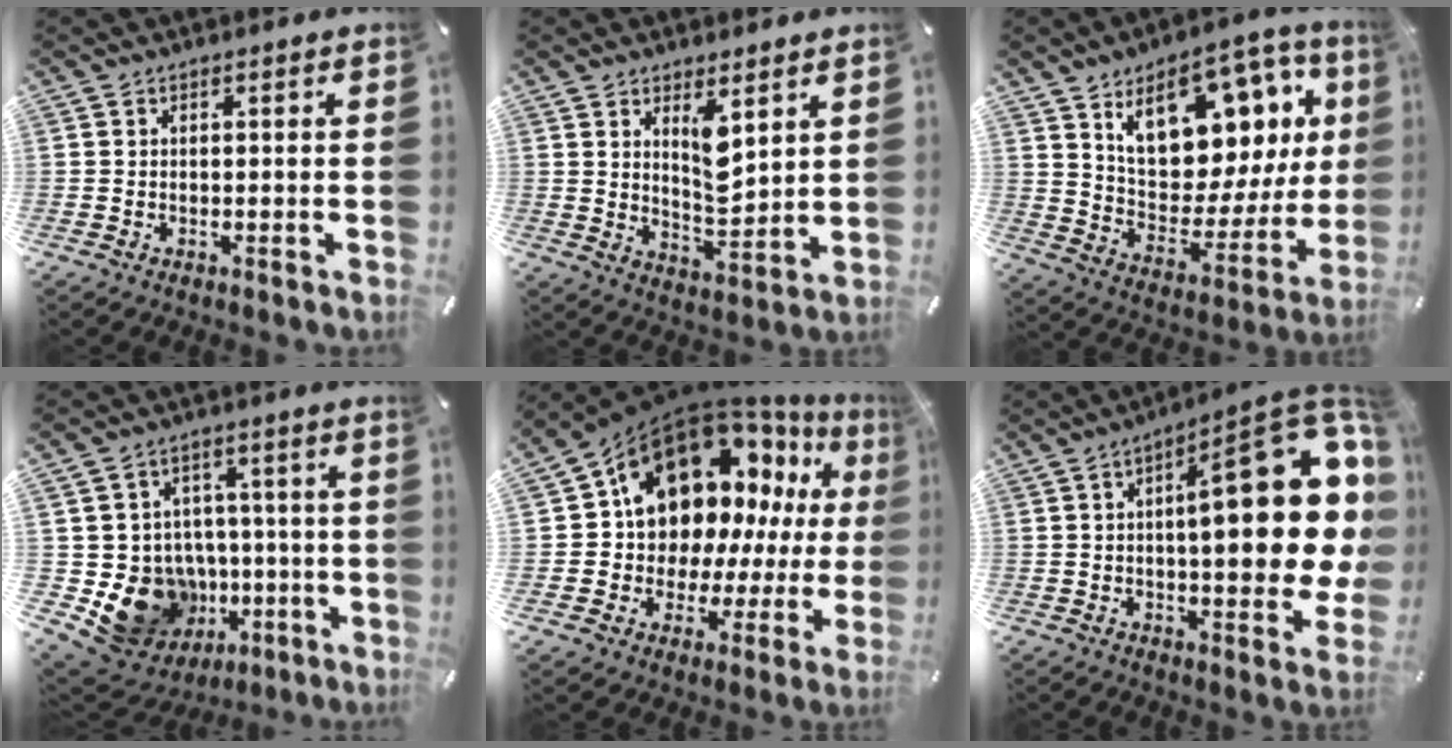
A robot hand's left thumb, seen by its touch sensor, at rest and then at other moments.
{"total": 8.4, "force": [4.6, 3.8, 5.9], "torque": [-0.089, -0.032, 0.079]}
{"total": 17.3, "force": [9.6, 10.3, 10.1], "torque": [-0.139, -0.080, 0.165]}
{"total": 15.0, "force": [-4.4, 13.2, 5.6], "torque": [-0.093, 0.011, -0.052]}
{"total": 16.3, "force": [9.0, 11.0, 7.9], "torque": [-0.122, -0.089, 0.163]}
{"total": 28.2, "force": [5.8, 10.0, 25.7], "torque": [-0.347, -0.044, 0.098]}